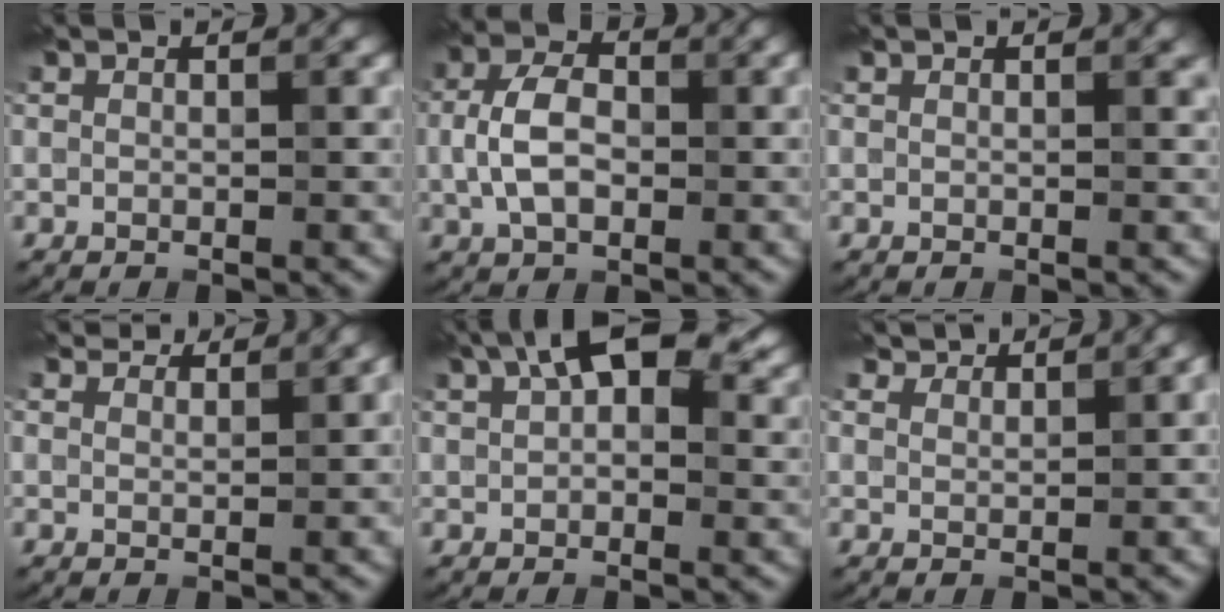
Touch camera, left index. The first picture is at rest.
{"total": 4.9, "force": [-0.3, 3.1, 3.8], "torque": [-0.076, 0.006, -0.010]}
{"total": 0.9, "force": [0.8, 0.1, 0.3], "torque": [-0.001, -0.001, 0.011]}
{"total": 3.3, "force": [3.0, 1.0, 1.0], "torque": [-0.018, 0.000, 0.045]}
{"total": 7.8, "force": [3.5, 4.1, 5.7], "torque": [-0.081, 0.019, 0.042]}
{"total": 3.1, "force": [2.9, 0.9, 0.8], "torque": [-0.013, -0.003, 0.055]}